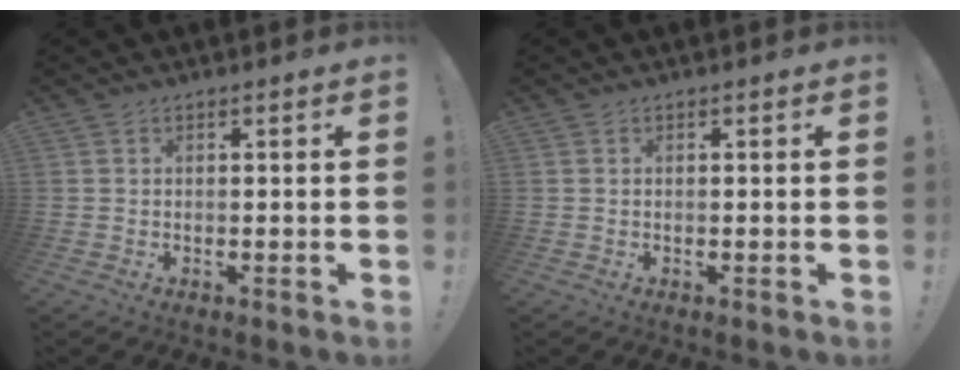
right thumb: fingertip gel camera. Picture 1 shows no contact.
{"total": 0.0}